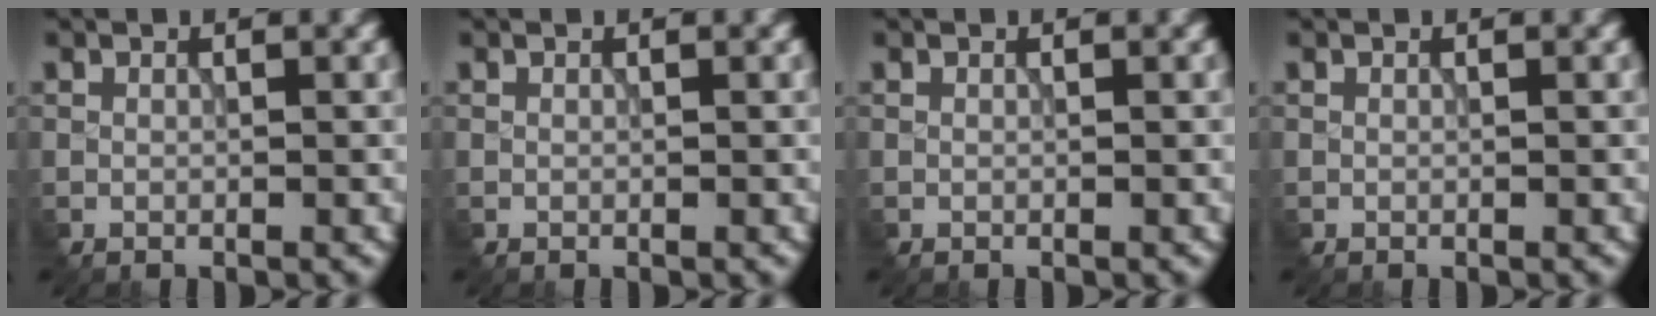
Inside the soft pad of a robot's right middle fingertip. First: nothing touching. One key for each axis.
{"total": 0.0}
{"total": 0.0}
{"total": 0.0}